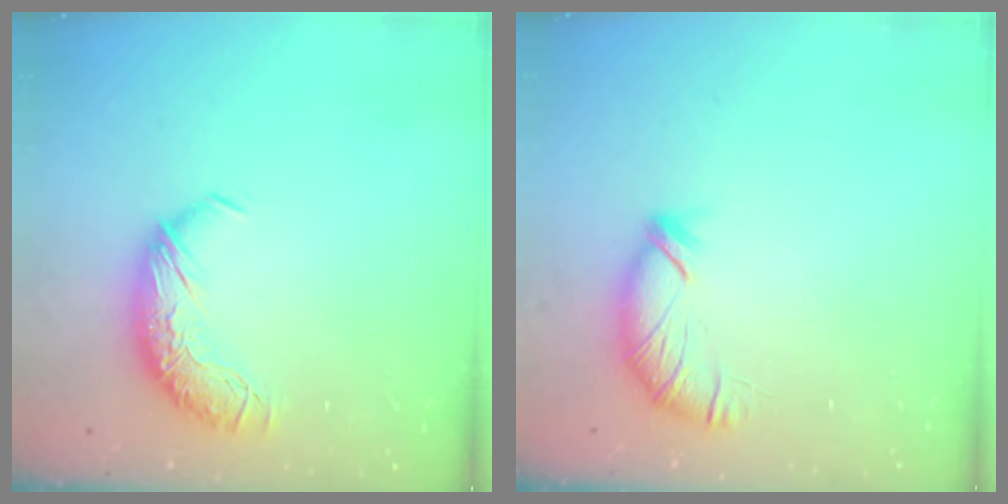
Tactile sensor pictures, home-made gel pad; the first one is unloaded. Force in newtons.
{"total": 4.0, "press": 3.9, "slide": 0.8}